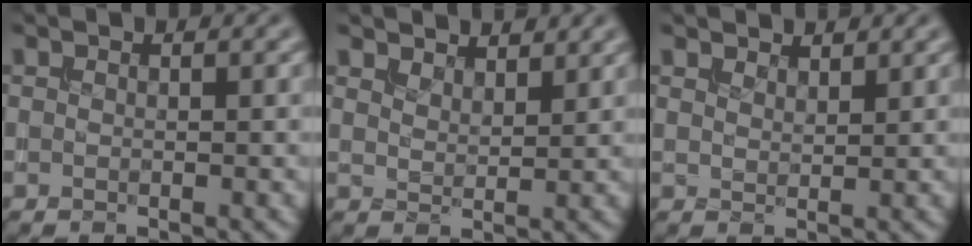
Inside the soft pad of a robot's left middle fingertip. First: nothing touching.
{"total": 3.5, "force": [3.3, 0.9, 0.9], "torque": [-0.024, -0.003, 0.057]}
{"total": 1.9, "force": [1.8, 0.4, 0.3], "torque": [-0.007, 0.006, 0.031]}